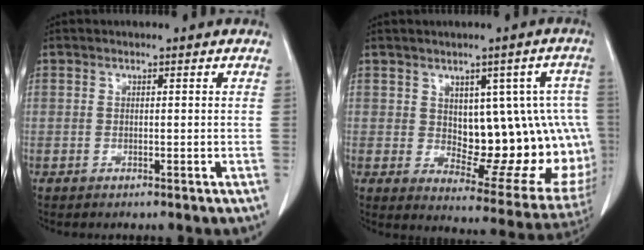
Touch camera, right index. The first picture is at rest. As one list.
[{"total": 17.1, "force": [1.1, 8.1, 15.0], "torque": [-0.139, 0.018, 0.037]}]